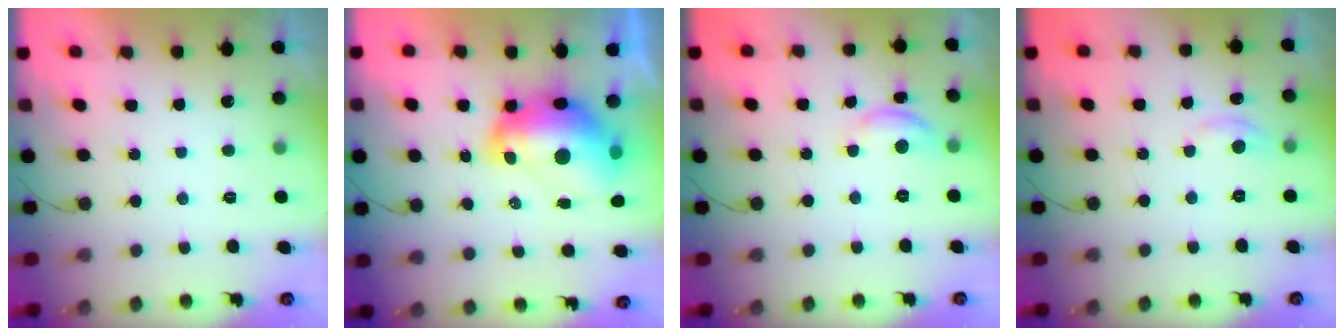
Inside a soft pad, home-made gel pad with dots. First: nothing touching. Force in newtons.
{"total": 16.3, "press": 16.2, "slide": 1.6}
{"total": 8.0, "press": 8.0, "slide": 0.4}
{"total": 3.3, "press": 3.3, "slide": 0.5}